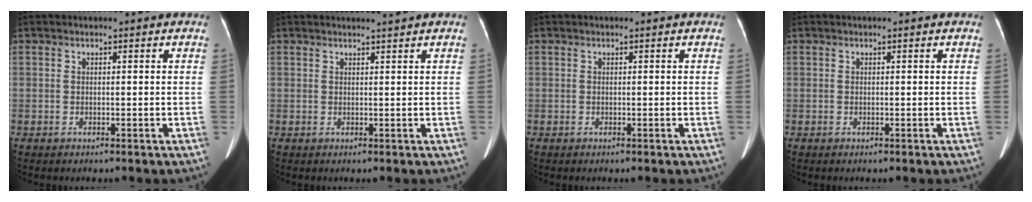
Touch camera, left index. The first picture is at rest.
{"total": 1.5, "force": [1.4, -0.5, 0.4], "torque": [-0.008, -0.002, 0.025]}
{"total": 0.0}
{"total": 0.0}